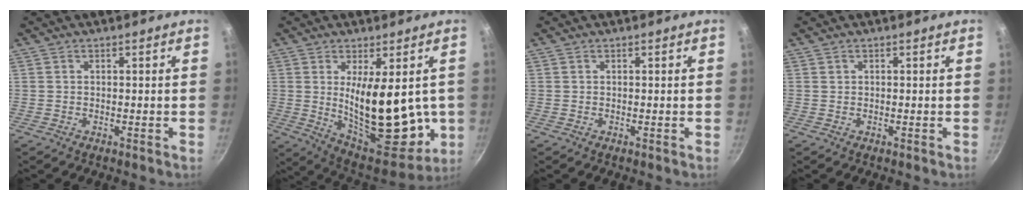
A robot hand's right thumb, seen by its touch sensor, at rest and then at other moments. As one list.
[{"total": 19.8, "force": [0.1, 8.8, 17.7], "torque": [-0.229, -0.046, 0.026]}, {"total": 0.0}, {"total": 0.0}]